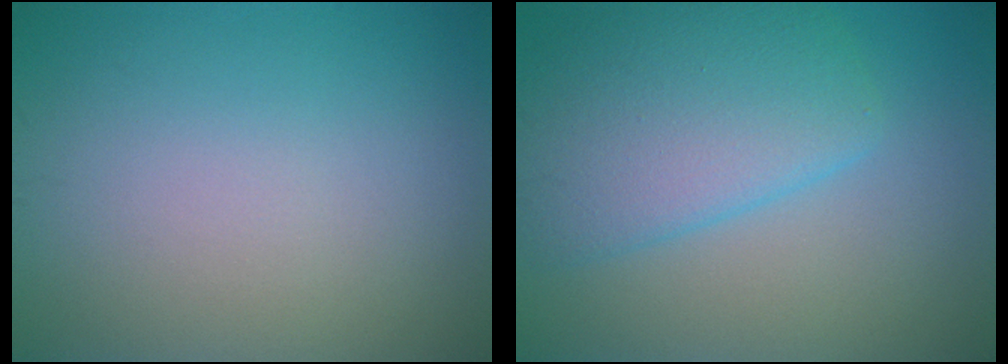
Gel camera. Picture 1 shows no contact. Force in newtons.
{"total": 6.2, "press": 6.2, "slide": 0.2}